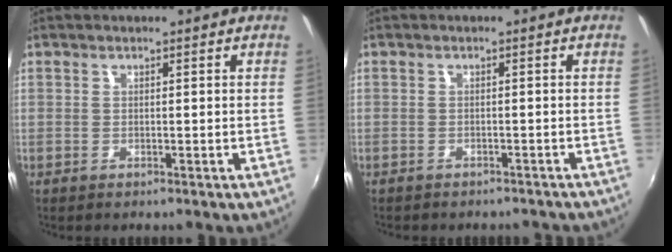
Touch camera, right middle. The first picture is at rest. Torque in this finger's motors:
{"motor_torque": [0.95, -1.19, 0.49, 0.06]}